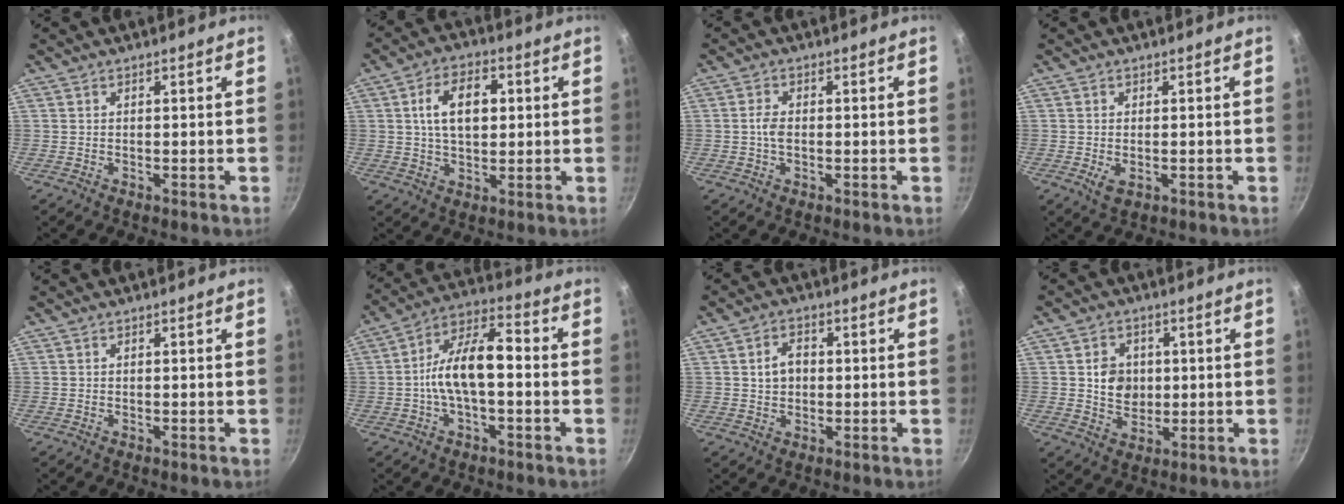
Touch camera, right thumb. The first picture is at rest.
{"total": 10.1, "force": [1.8, 6.1, 7.8], "torque": [-0.117, 0.009, 0.027]}
{"total": 2.6, "force": [-0.3, 1.6, 2.1], "torque": [-0.045, 0.007, -0.009]}
{"total": 2.7, "force": [-0.6, 1.6, 2.2], "torque": [-0.039, -0.007, -0.008]}
{"total": 0.0}
{"total": 12.4, "force": [-1.3, 5.6, 11.0], "torque": [-0.182, 0.044, -0.037]}
{"total": 4.9, "force": [0.4, 3.8, 3.1], "torque": [-0.033, 0.010, 0.005]}
{"total": 7.0, "force": [0.8, 5.8, 3.7], "torque": [-0.034, -0.003, 0.015]}